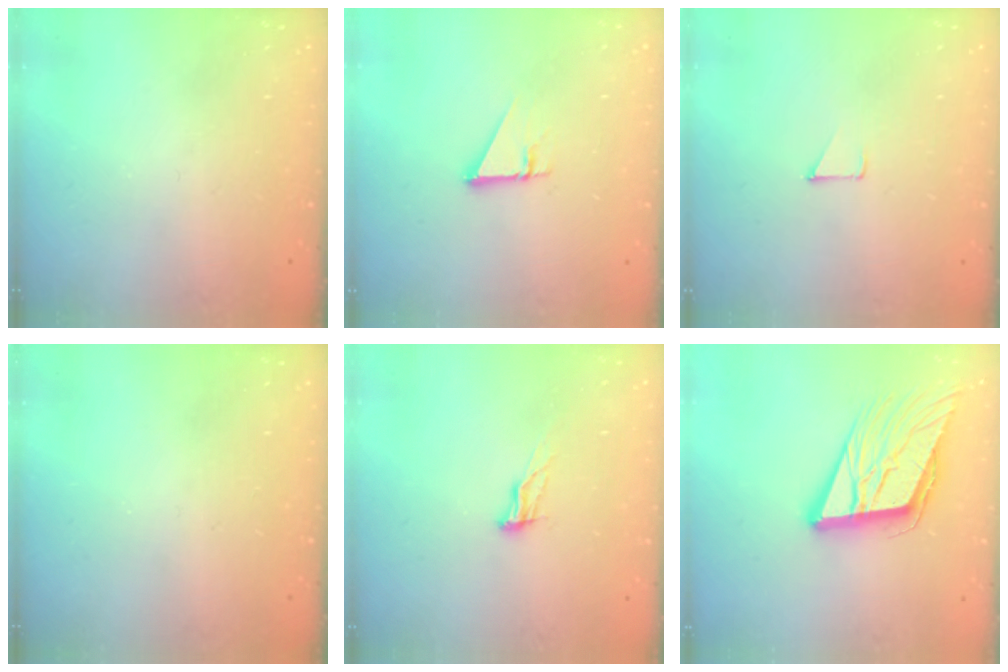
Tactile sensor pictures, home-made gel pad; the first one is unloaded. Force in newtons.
{"total": 2.7, "press": 2.7, "slide": 0.1}
{"total": 2.9, "press": 2.8, "slide": 0.3}
{"total": 0.0}
{"total": 7.9, "press": 7.6, "slide": 2.2}
{"total": 15.0, "press": 14.6, "slide": 3.5}